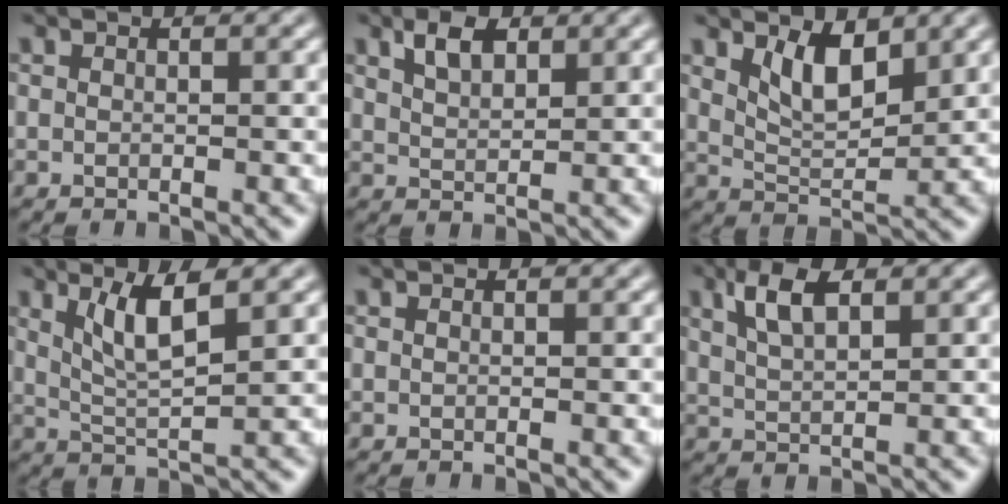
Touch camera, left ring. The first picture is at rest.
{"total": 2.6, "force": [1.7, 1.2, 1.6], "torque": [-0.034, 0.003, 0.034]}
{"total": 3.7, "force": [2.1, 1.5, 2.7], "torque": [-0.055, -0.008, 0.041]}
{"total": 4.0, "force": [1.8, 0.8, 3.4], "torque": [-0.068, -0.006, 0.039]}
{"total": 0.0}
{"total": 3.8, "force": [2.1, 1.5, 2.8], "torque": [-0.059, 0.005, 0.040]}